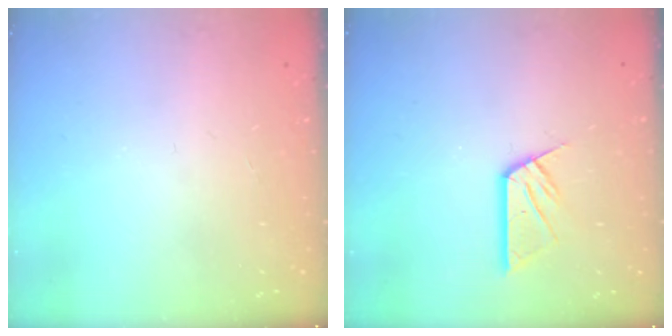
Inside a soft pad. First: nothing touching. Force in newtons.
{"total": 8.1, "press": 8.0, "slide": 0.6}